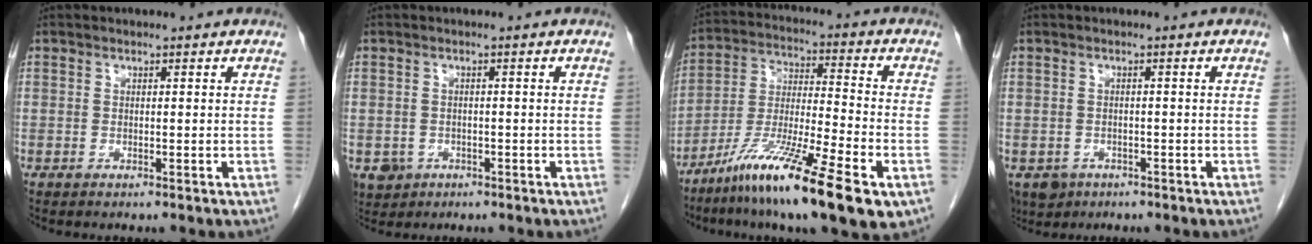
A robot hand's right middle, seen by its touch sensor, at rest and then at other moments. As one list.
[{"total": 4.4, "force": [-2.1, 3.7, 1.0], "torque": [-0.021, 0.001, -0.028]}, {"total": 17.7, "force": [-10.0, 1.4, 14.5], "torque": [-0.260, -0.034, -0.176]}, {"total": 4.3, "force": [-2.6, 3.2, 1.0], "torque": [-0.018, 0.000, -0.038]}]